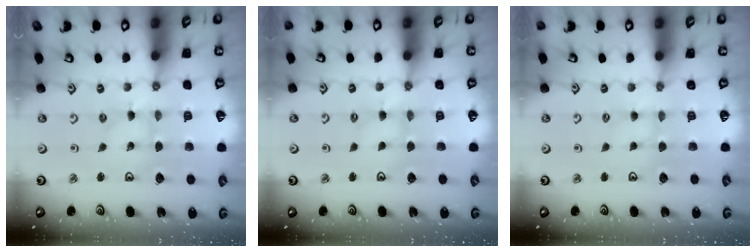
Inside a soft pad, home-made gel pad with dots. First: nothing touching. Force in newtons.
{"total": 2.5, "press": 2.5, "slide": 0.2}
{"total": 1.7, "press": 1.7, "slide": 0.3}